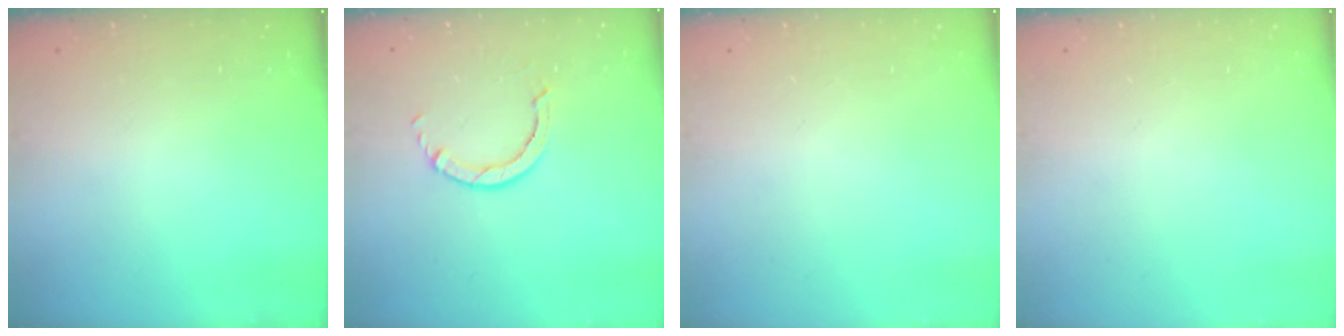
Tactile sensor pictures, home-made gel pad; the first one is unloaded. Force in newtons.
{"total": 3.4, "press": 3.3, "slide": 0.5}
{"total": 0.0}
{"total": 0.0}